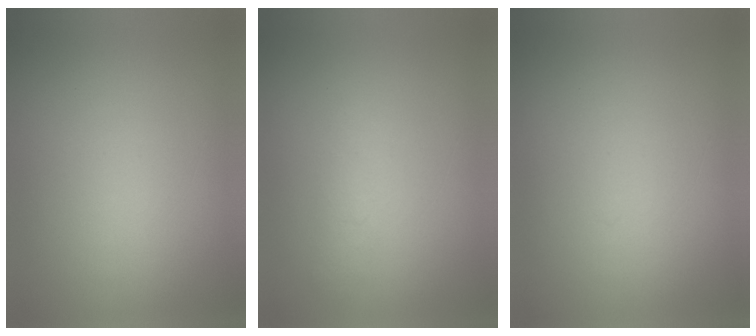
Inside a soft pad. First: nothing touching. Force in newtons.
{"total": 1.9}
{"total": 0.0}